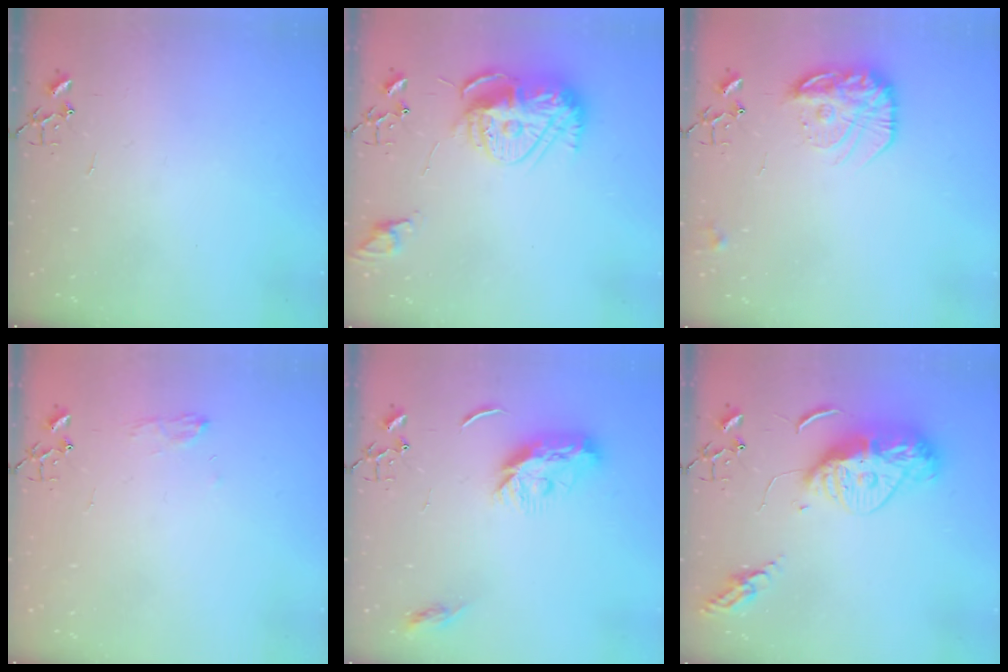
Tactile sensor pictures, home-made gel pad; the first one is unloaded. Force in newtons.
{"total": 13.7, "press": 13.6, "slide": 1.1}
{"total": 15.1, "press": 15.1, "slide": 0.5}
{"total": 6.8, "press": 6.8, "slide": 0.8}
{"total": 9.6, "press": 9.6, "slide": 0.0}
{"total": 14.4, "press": 14.3, "slide": 1.3}